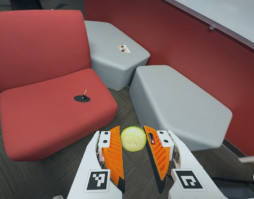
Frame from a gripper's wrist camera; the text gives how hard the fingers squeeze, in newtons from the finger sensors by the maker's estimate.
{"total": 8.8, "left": 9.0, "right": 8.5}